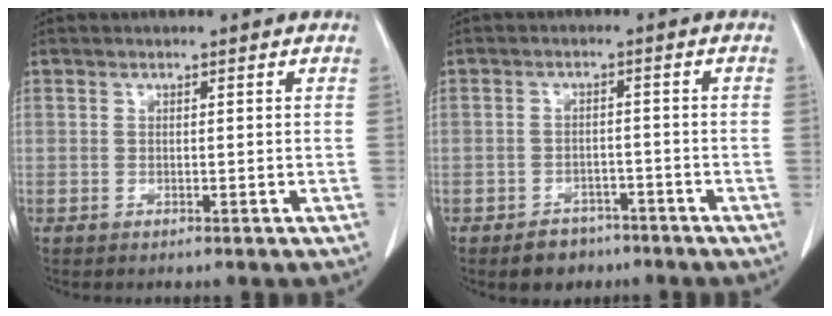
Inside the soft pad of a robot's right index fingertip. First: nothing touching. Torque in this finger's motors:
{"motor_torque": [-0.47, -0.22, -0.01, -0.04]}